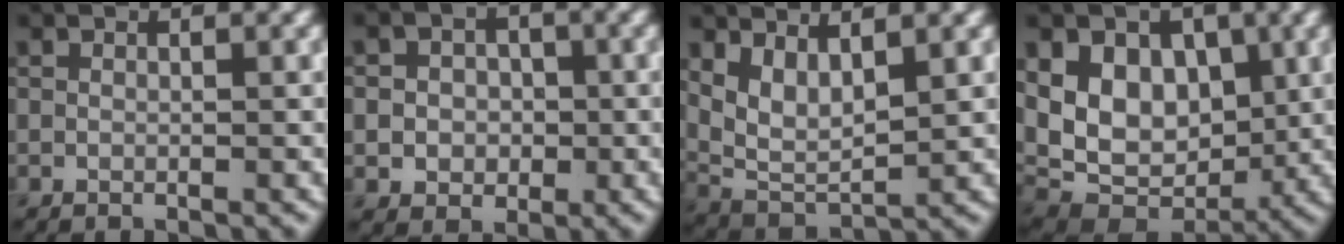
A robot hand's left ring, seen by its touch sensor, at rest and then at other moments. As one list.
[{"total": 3.8, "force": [0.0, 3.4, 1.8], "torque": [-0.015, 0.010, -0.020]}, {"total": 4.2, "force": [1.7, 1.9, 3.3], "torque": [-0.073, -0.010, 0.040]}, {"total": 9.3, "force": [1.8, 6.8, 6.2], "torque": [-0.102, -0.005, 0.025]}]